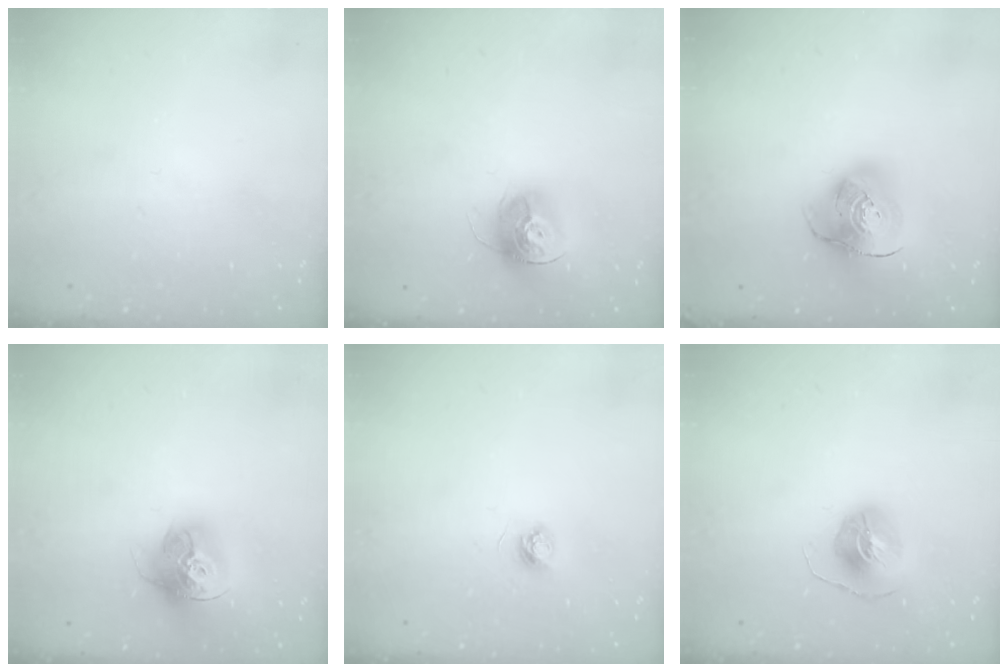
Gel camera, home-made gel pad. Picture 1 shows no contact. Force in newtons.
{"total": 13.7, "press": 13.7, "slide": 1.0}
{"total": 12.3, "press": 12.2, "slide": 1.9}
{"total": 15.9, "press": 15.8, "slide": 1.7}
{"total": 3.6, "press": 3.6, "slide": 0.4}
{"total": 9.2, "press": 9.2, "slide": 0.4}